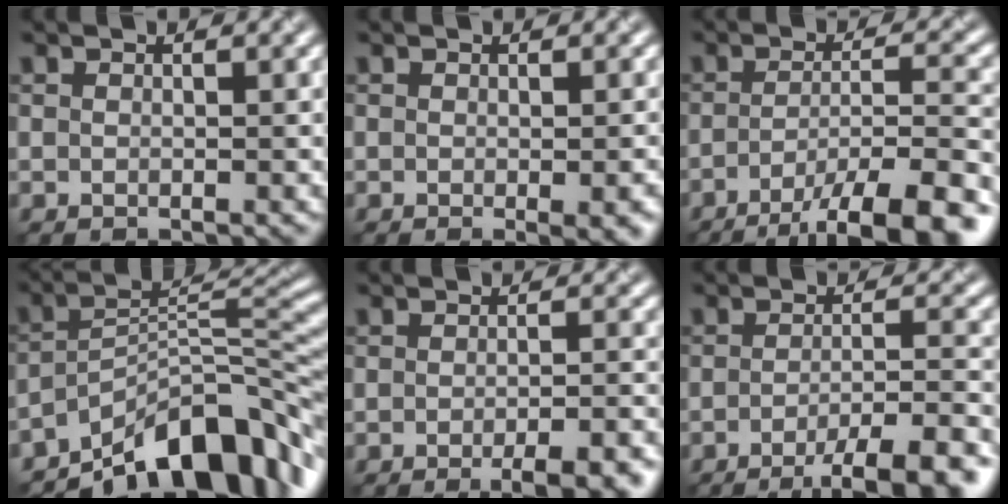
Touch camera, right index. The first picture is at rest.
{"total": 2.9, "force": [-1.0, 0.6, 2.7], "torque": [-0.032, -0.006, -0.009]}
{"total": 10.3, "force": [-6.4, 2.4, 7.7], "torque": [-0.105, 0.006, -0.095]}
{"total": 11.3, "force": [-8.0, 3.7, 7.1], "torque": [-0.086, 0.013, -0.149]}
{"total": 5.9, "force": [-3.4, 1.7, 4.5], "torque": [-0.046, 0.003, -0.035]}
{"total": 7.7, "force": [-4.5, 1.7, 6.1], "torque": [-0.077, 0.002, -0.065]}